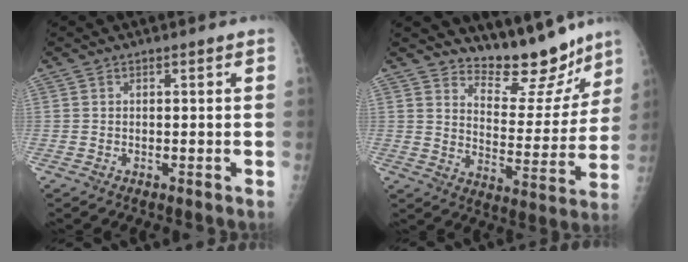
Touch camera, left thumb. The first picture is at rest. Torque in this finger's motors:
{"motor_torque": [0.21, 0.02, -0.32, -0.35, 0.06]}